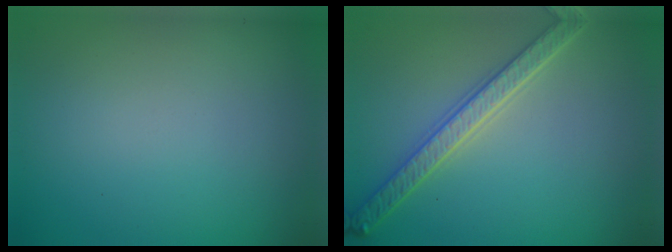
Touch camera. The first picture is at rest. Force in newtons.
{"total": 4.2, "press": 3.6, "slide": 2.2}